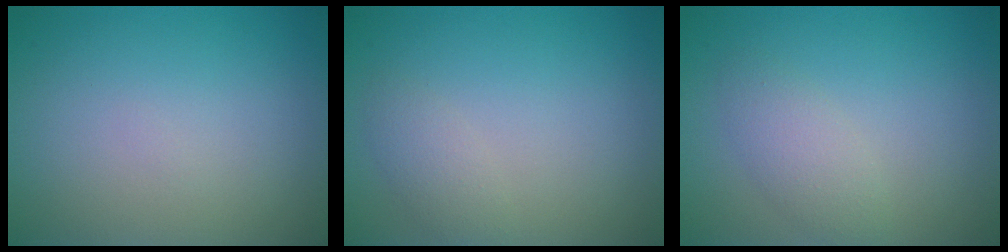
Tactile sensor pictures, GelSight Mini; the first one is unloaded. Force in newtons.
{"total": 1.5, "press": 1.5, "slide": 0.1}
{"total": 2.1, "press": 2.1, "slide": 0.0}